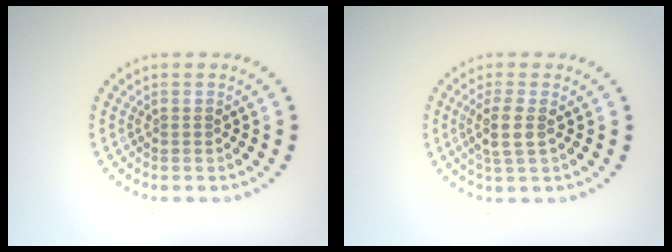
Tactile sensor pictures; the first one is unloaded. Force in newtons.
{"total": 2.4, "press": 2.0, "slide": 1.3}